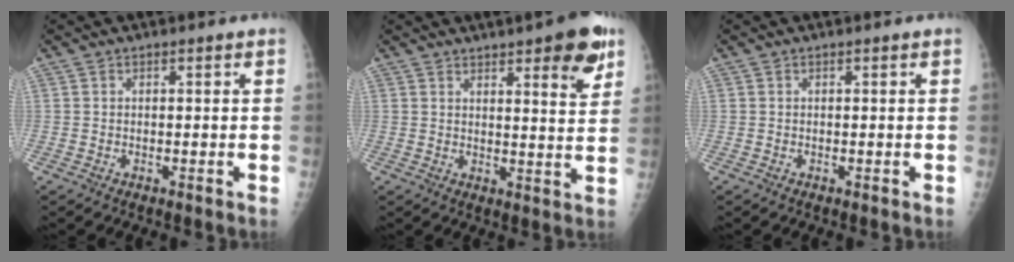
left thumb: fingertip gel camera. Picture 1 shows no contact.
{"total": 9.8, "force": [5.7, 2.7, 7.5], "torque": [-0.076, -0.028, 0.072]}
{"total": 0.0}